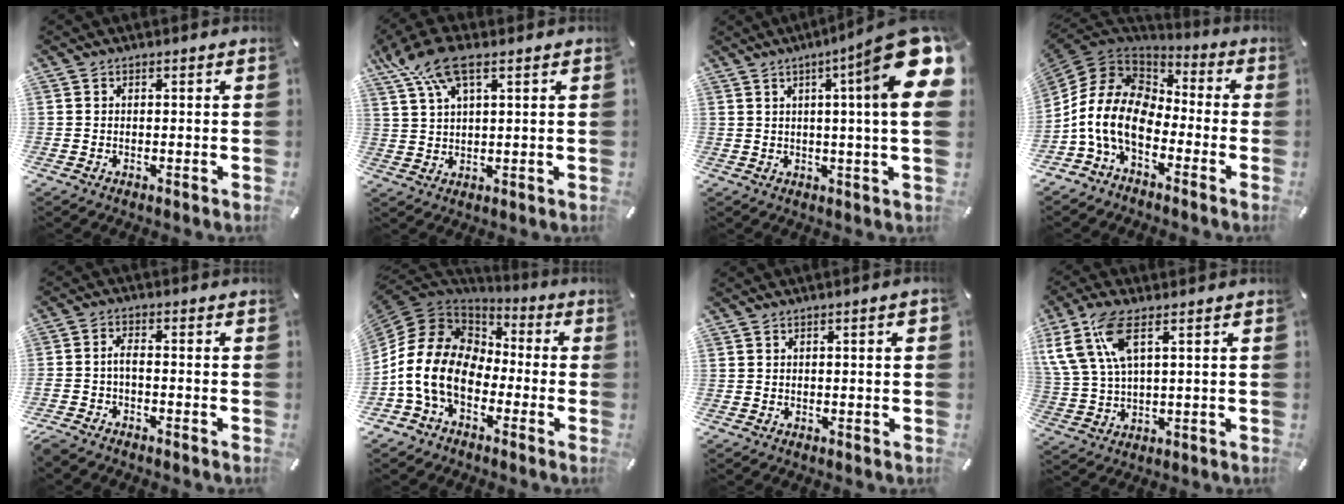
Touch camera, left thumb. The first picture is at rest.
{"total": 9.7, "force": [5.1, 3.8, 7.3], "torque": [-0.162, -0.002, 0.093]}
{"total": 19.6, "force": [6.7, 1.3, 18.3], "torque": [-0.268, -0.046, 0.086]}
{"total": 15.4, "force": [-6.4, 9.8, 10.0], "torque": [-0.226, 0.023, -0.124]}
{"total": 3.4, "force": [-2.3, 1.0, 2.3], "torque": [-0.054, 0.007, -0.047]}
{"total": 15.1, "force": [-4.5, 11.2, 9.1], "torque": [-0.216, 0.014, -0.089]}
{"total": 2.1, "force": [0.4, 0.4, 2.1], "torque": [-0.038, 0.003, 0.005]}
{"total": 11.1, "force": [5.3, 4.9, 8.5], "torque": [-0.194, -0.007, 0.098]}